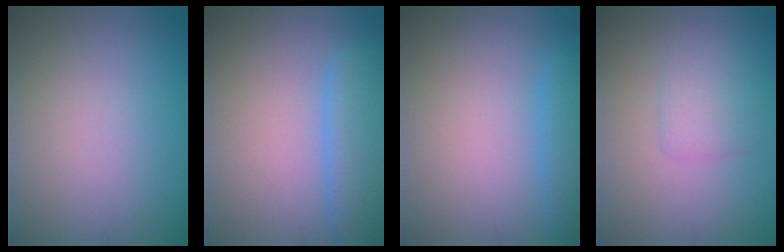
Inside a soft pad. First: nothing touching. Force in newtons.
{"total": 4.7, "press": 4.6, "slide": 0.3}
{"total": 2.1, "press": 2.1, "slide": 0.1}
{"total": 1.8, "press": 1.8, "slide": 0.1}